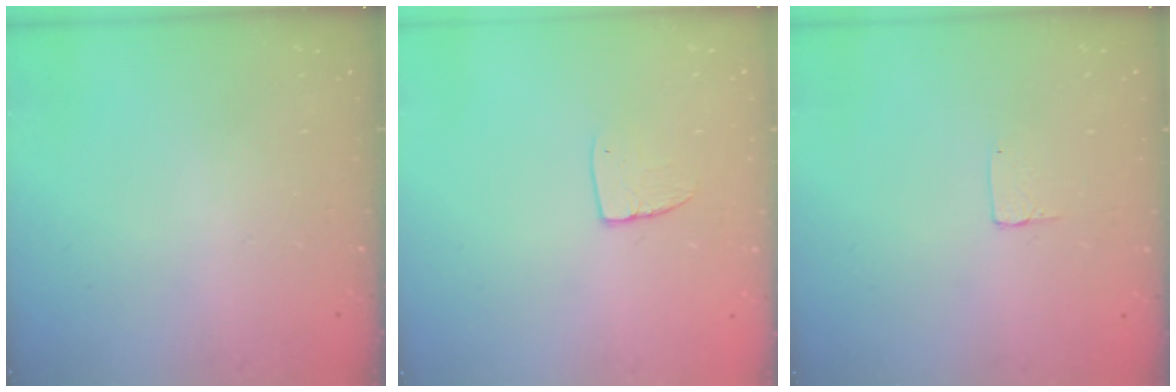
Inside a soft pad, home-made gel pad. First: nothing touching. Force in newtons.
{"total": 6.1, "press": 6.1, "slide": 0.4}
{"total": 3.7, "press": 3.6, "slide": 0.3}